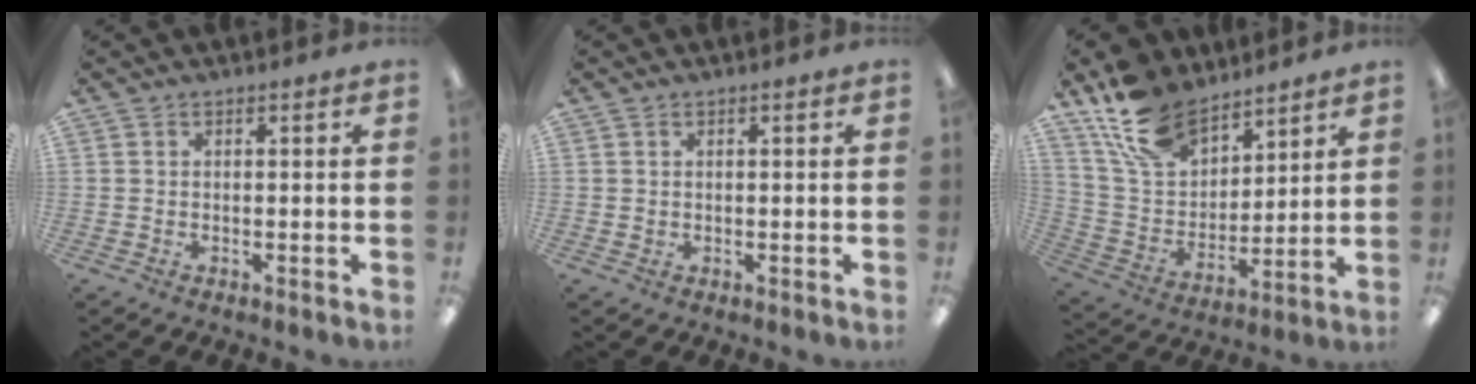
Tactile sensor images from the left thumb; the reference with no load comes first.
{"total": 0.9, "force": [0.4, 0.6, 0.3], "torque": [-0.007, 0.004, 0.007]}
{"total": 16.4, "force": [12.1, 8.7, 6.7], "torque": [-0.144, -0.060, 0.232]}